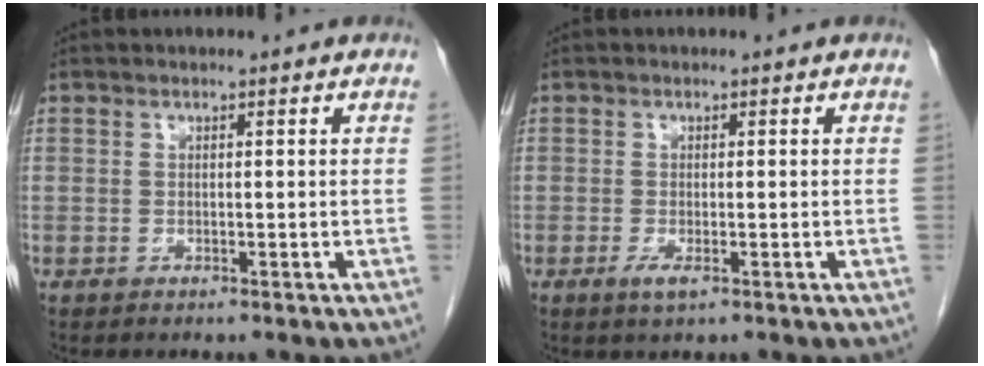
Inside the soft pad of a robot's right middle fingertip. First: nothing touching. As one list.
[{"total": 1.7, "force": [-0.8, 0.3, 1.5], "torque": [-0.031, -0.006, -0.012]}]